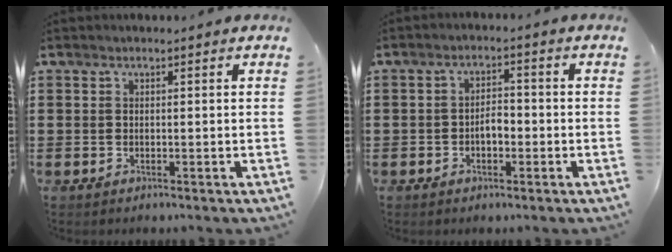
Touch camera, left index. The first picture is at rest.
{"total": 2.7, "force": [-0.7, 1.3, 2.3], "torque": [-0.045, 0.007, -0.016]}